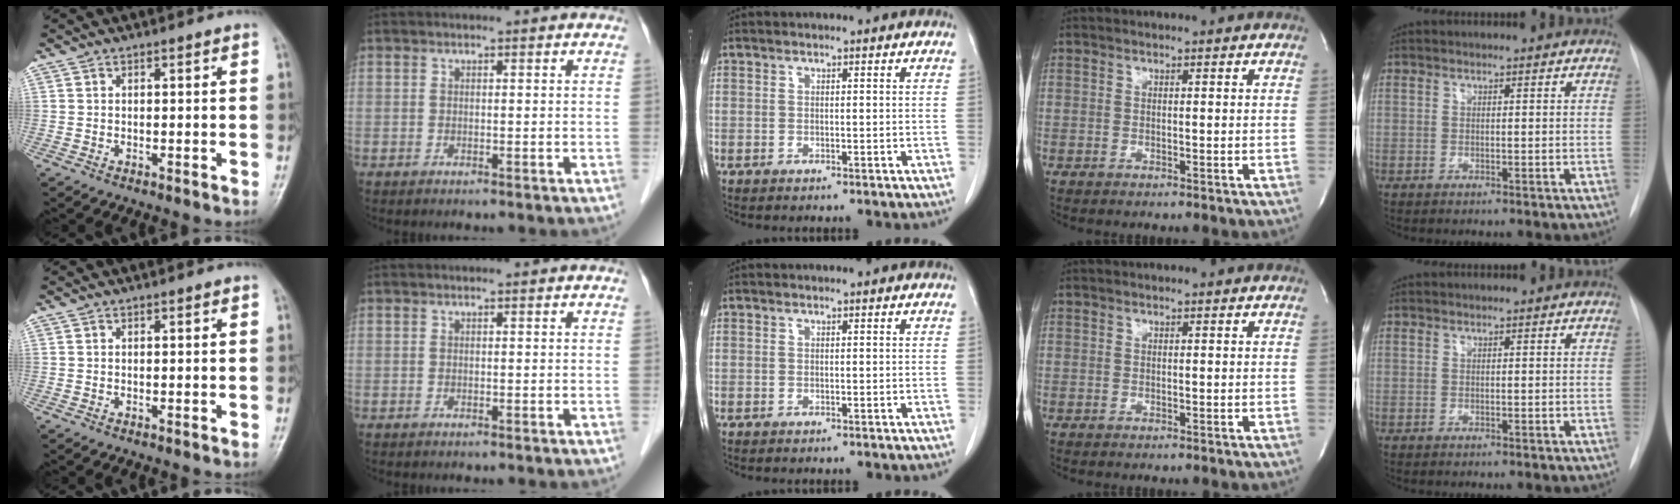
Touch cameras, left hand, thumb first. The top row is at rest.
{}